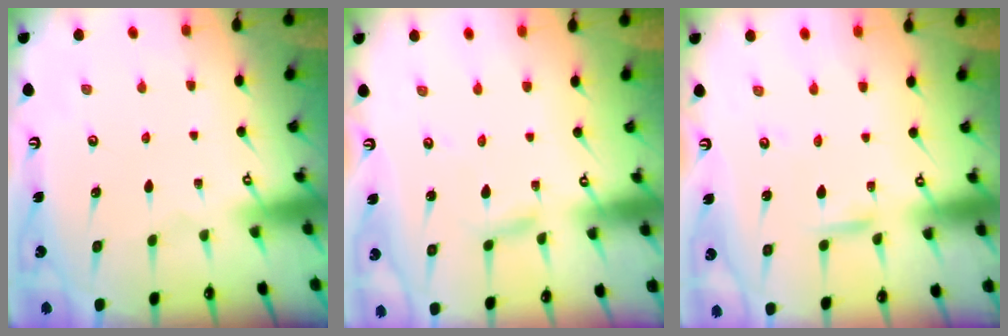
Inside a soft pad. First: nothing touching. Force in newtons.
{"total": 2.8, "press": 2.8, "slide": 0.3}
{"total": 2.4, "press": 2.4, "slide": 0.0}